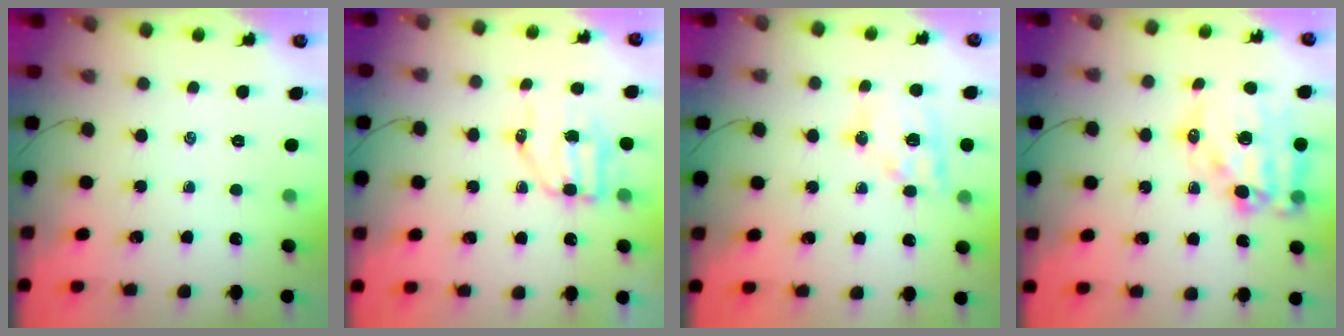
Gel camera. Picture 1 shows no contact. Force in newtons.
{"total": 7.5, "press": 7.4, "slide": 1.1}
{"total": 12.9, "press": 12.7, "slide": 2.0}
{"total": 17.5, "press": 17.1, "slide": 4.0}